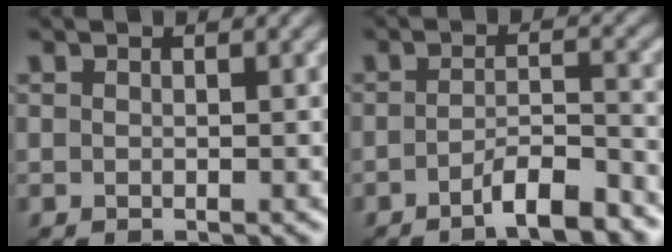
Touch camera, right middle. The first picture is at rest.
{"total": 4.4, "force": [-3.0, 0.9, 3.1], "torque": [-0.047, 0.004, -0.052]}